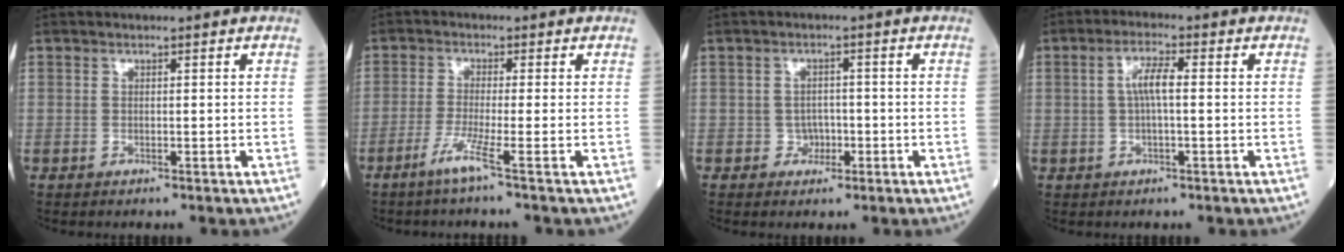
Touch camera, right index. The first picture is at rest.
{"total": 3.8, "force": [-2.3, -1.3, 2.7], "torque": [-0.061, -0.010, -0.053]}
{"total": 2.3, "force": [-0.9, 2.1, 0.6], "torque": [-0.001, 0.009, -0.014]}
{"total": 5.3, "force": [0.3, 0.8, 5.2], "torque": [-0.107, 0.013, 0.004]}